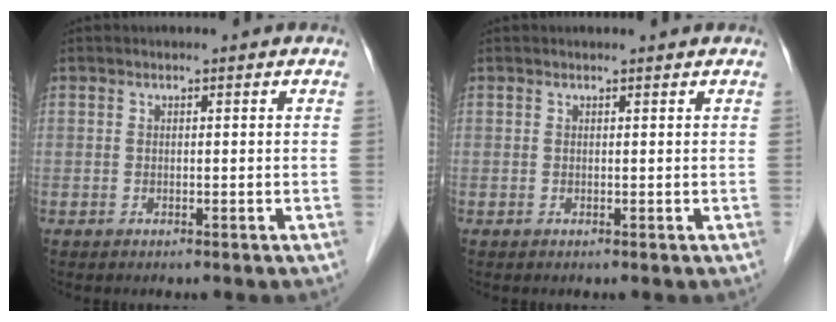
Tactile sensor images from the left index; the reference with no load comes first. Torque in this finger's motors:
{"motor_torque": [0.17, 0.04, -0.01, -0.01]}